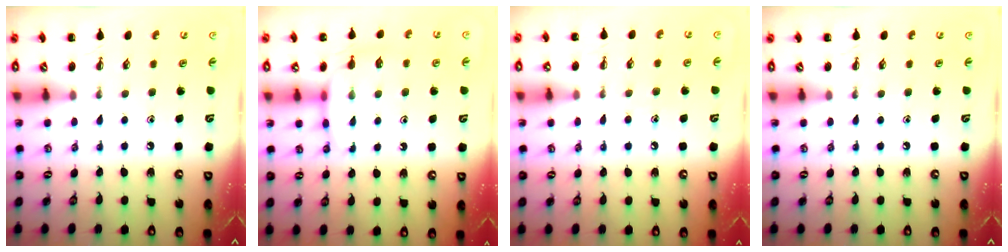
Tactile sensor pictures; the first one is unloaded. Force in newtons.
{"total": 8.1, "press": 7.9, "slide": 1.5}
{"total": 7.1, "press": 6.9, "slide": 1.9}
{"total": 0.0}